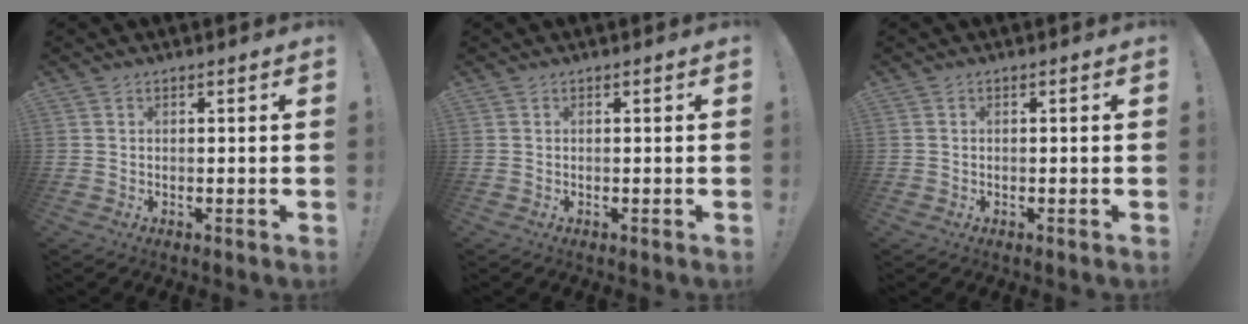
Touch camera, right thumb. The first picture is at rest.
{"total": 0.0}
{"total": 0.6, "force": [-0.3, 0.5, 0.0], "torque": [-0.008, 0.004, -0.003]}